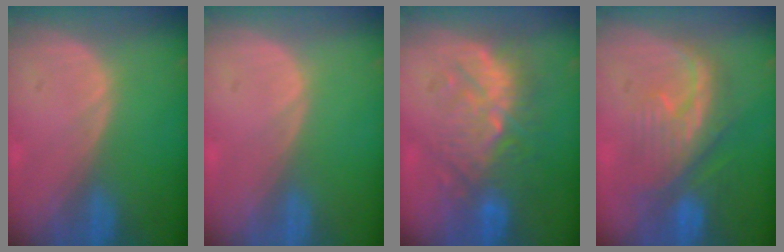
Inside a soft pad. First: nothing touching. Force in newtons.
{"total": 0.0}
{"total": 9.2, "press": 9.1, "slide": 1.6}
{"total": 8.1, "press": 8.1, "slide": 1.0}